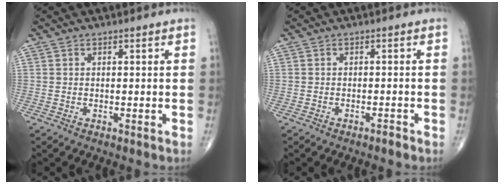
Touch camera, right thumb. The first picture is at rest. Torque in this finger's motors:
{"motor_torque": [0.45, -0.14, -0.19, -0.12, 0.03]}